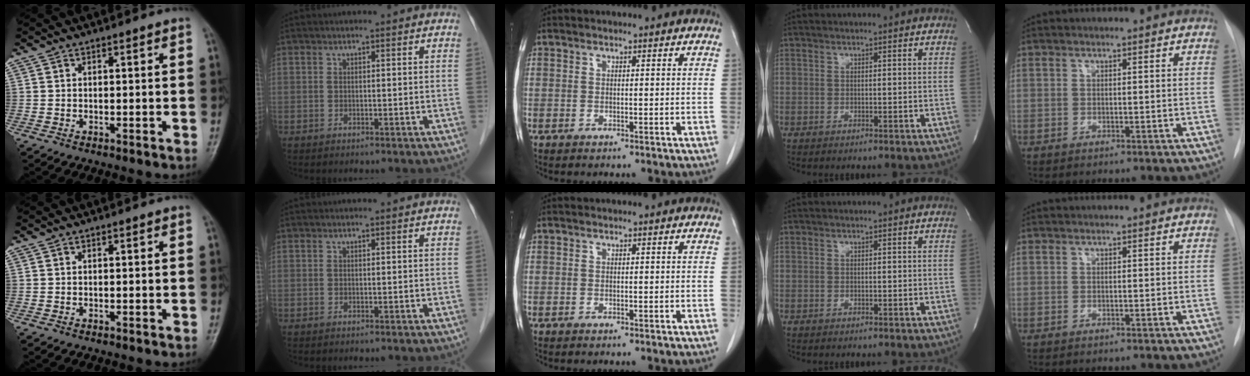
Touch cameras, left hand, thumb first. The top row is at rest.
{}